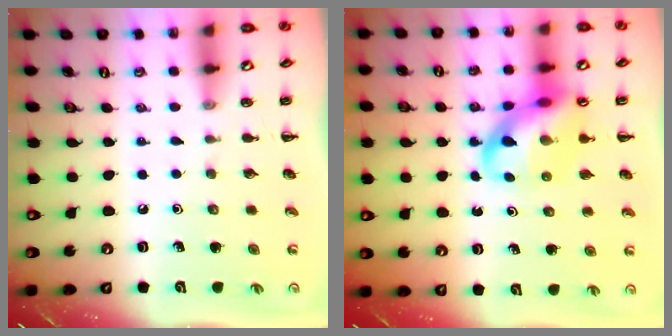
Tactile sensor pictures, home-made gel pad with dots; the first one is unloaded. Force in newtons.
{"total": 13.6, "press": 13.0, "slide": 3.8}